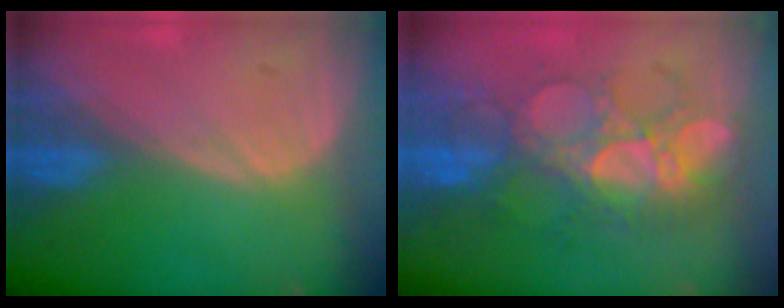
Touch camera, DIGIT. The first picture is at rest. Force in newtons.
{"total": 9.0, "press": 8.8, "slide": 1.8}